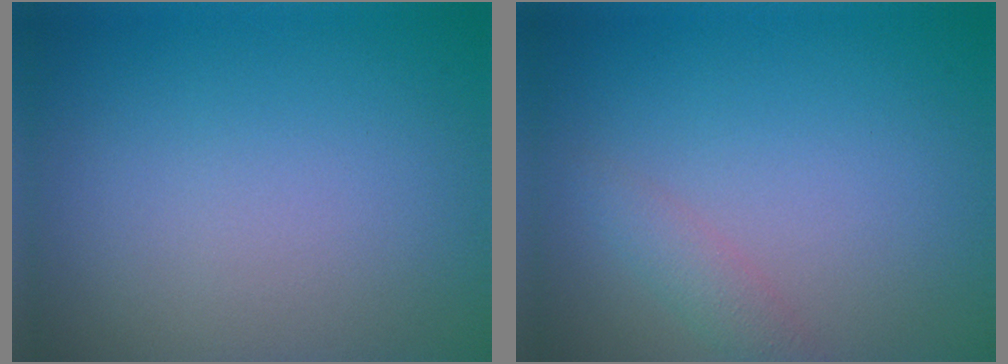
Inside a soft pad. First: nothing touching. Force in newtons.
{"total": 1.5, "press": 1.5, "slide": 0.0}